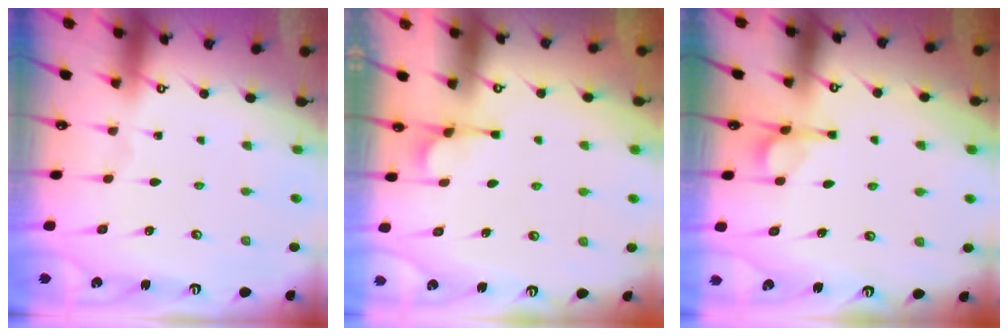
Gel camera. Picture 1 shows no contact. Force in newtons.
{"total": 5.9, "press": 5.7, "slide": 1.4}
{"total": 6.2, "press": 6.2, "slide": 0.7}